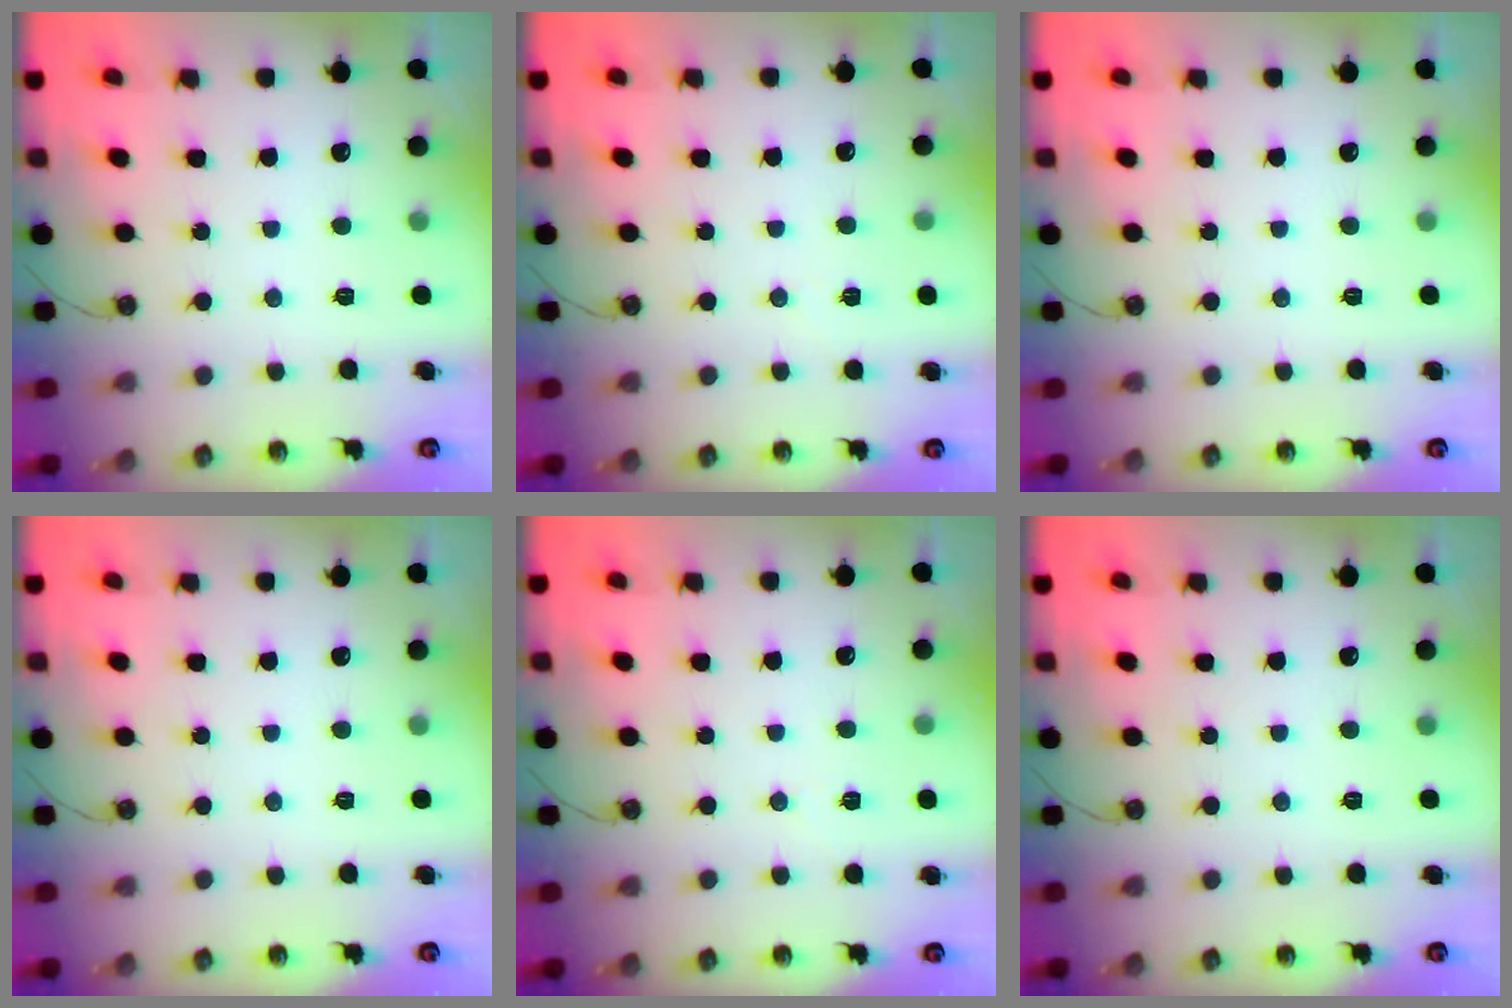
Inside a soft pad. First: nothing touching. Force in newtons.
{"total": 2.6, "press": 2.5, "slide": 0.8}
{"total": 0.0}
{"total": 0.0}
{"total": 2.6, "press": 2.5, "slide": 0.8}
{"total": 0.0}